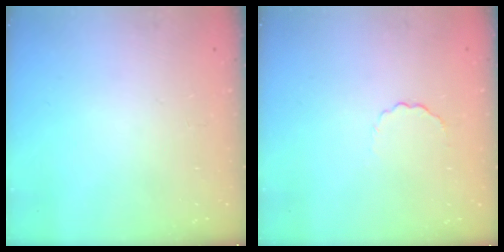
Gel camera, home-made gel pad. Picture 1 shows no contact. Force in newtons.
{"total": 2.4, "press": 2.2, "slide": 0.9}